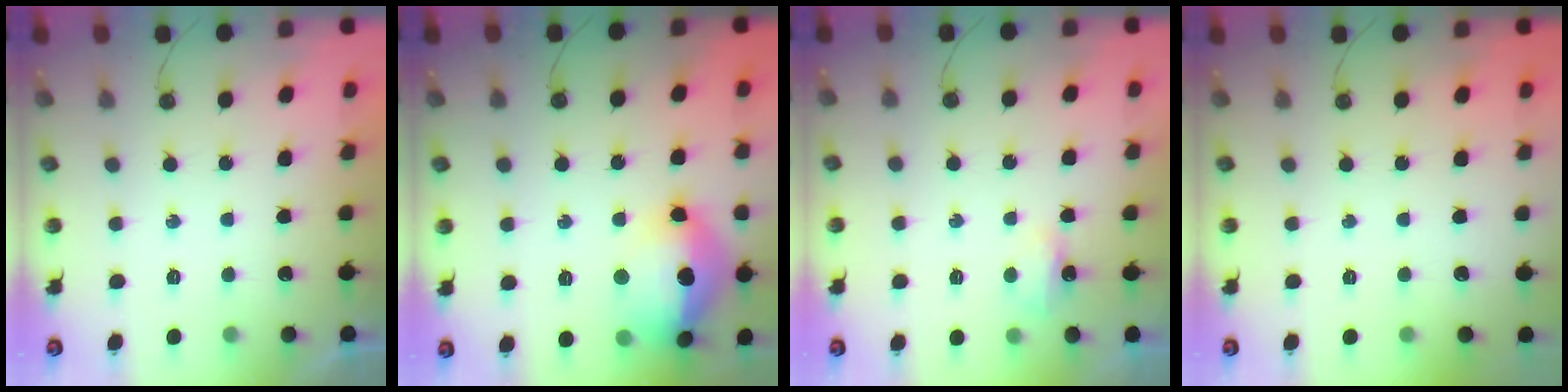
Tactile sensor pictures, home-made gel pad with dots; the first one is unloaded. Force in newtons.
{"total": 20.0, "press": 18.6, "slide": 7.3}
{"total": 3.8, "press": 3.8, "slide": 0.5}
{"total": 0.0}